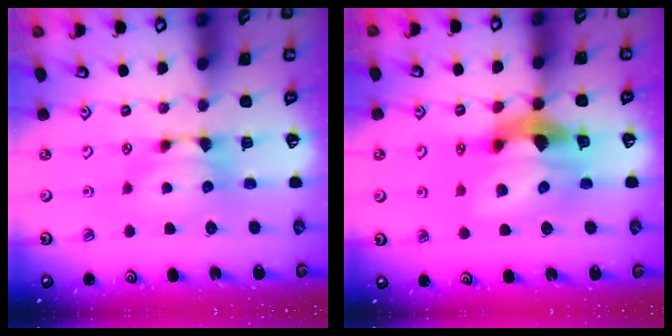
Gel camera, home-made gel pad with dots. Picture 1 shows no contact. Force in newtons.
{"total": 10.0, "press": 9.8, "slide": 2.2}